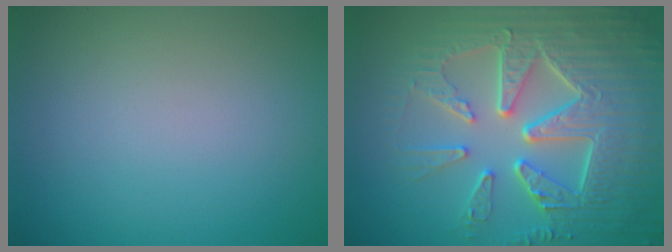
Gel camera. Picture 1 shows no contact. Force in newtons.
{"total": 9.1, "press": 6.5, "slide": 6.3}